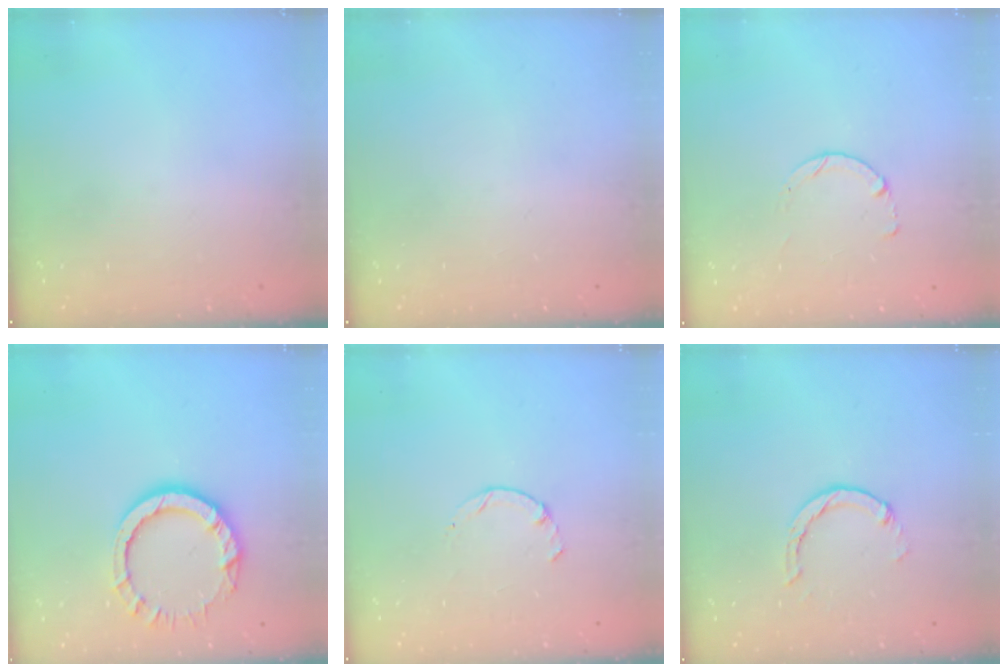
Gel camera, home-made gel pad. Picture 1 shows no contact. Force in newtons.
{"total": 0.0}
{"total": 0.0}
{"total": 8.7, "press": 8.6, "slide": 0.7}
{"total": 1.3, "press": 1.2, "slide": 0.4}
{"total": 2.9, "press": 2.9, "slide": 0.4}